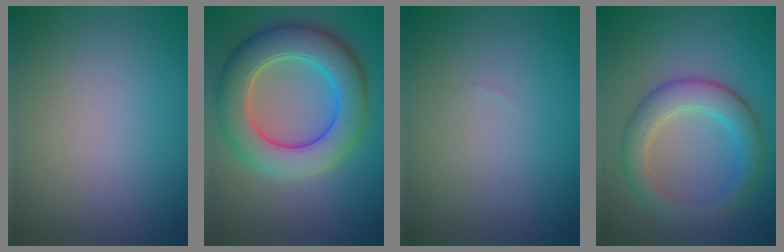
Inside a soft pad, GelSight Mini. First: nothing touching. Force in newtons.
{"total": 8.2, "press": 8.2, "slide": 0.4}
{"total": 0.0}
{"total": 4.5, "press": 4.5, "slide": 0.2}